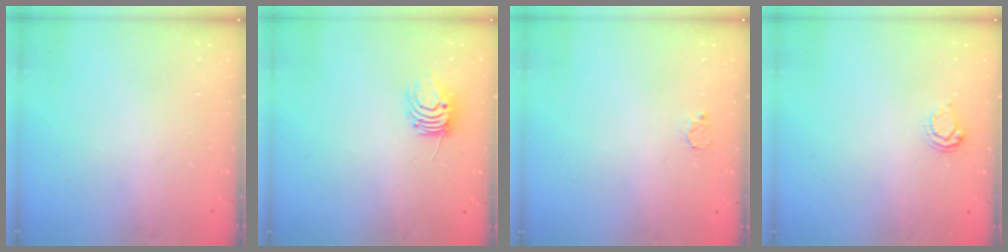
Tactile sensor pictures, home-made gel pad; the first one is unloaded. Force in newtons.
{"total": 7.7, "press": 7.7, "slide": 0.7}
{"total": 2.3, "press": 2.3, "slide": 0.2}
{"total": 3.1, "press": 3.0, "slide": 0.5}